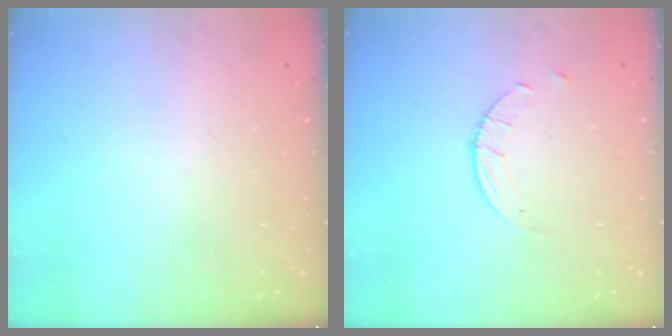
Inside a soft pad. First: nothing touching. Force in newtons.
{"total": 4.6, "press": 4.5, "slide": 0.5}